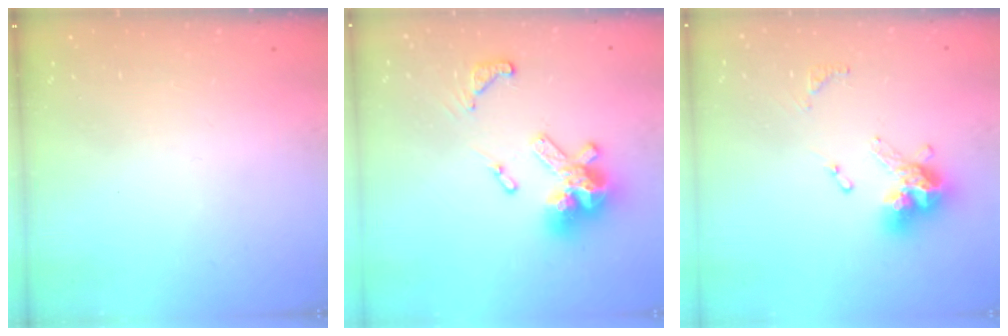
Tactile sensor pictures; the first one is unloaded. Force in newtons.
{"total": 15.6, "press": 15.4, "slide": 2.0}
{"total": 12.0, "press": 11.9, "slide": 1.4}